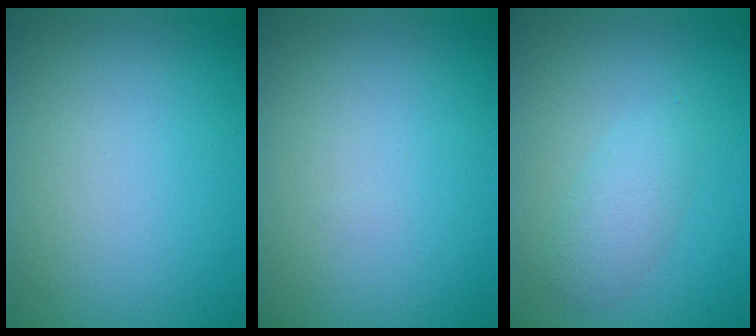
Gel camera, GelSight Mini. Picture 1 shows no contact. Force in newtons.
{"total": 0.0}
{"total": 2.4, "press": 2.4, "slide": 0.2}